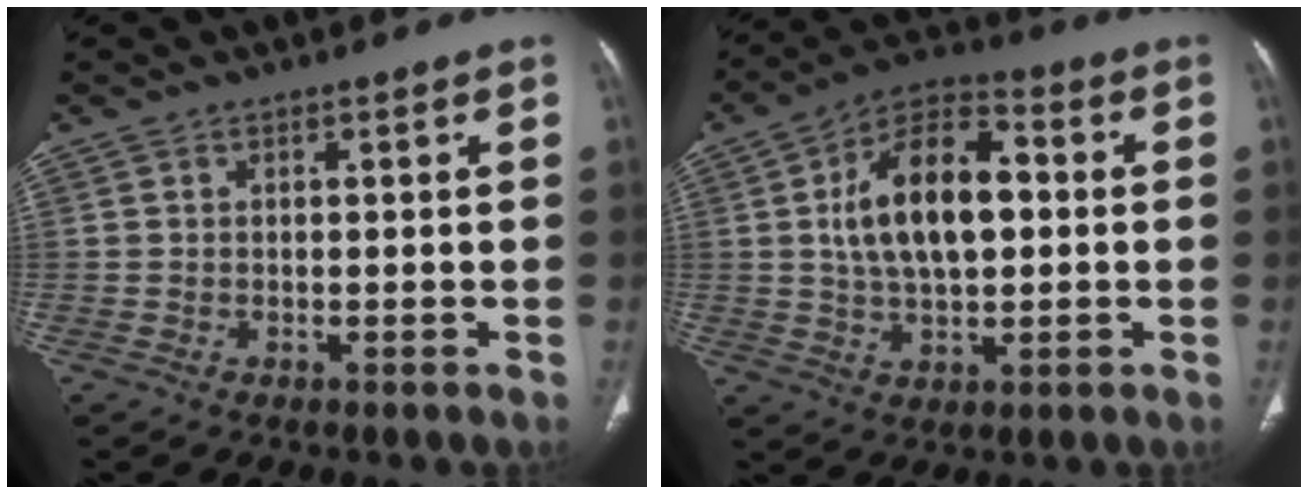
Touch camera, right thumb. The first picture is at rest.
{"total": 15.6, "force": [1.5, 8.4, 13.0], "torque": [-0.210, 0.020, 0.020]}